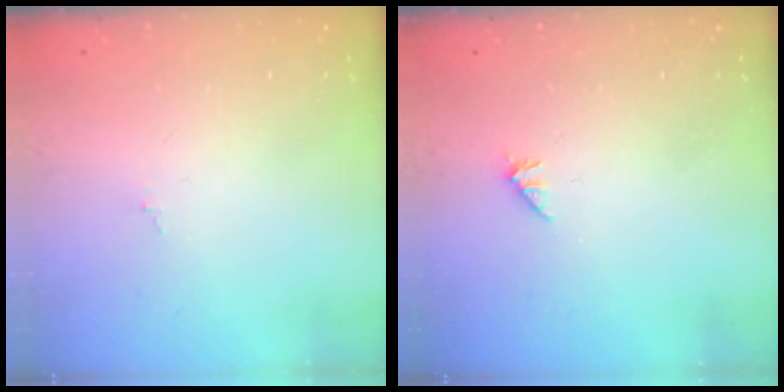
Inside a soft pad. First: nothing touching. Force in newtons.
{"total": 0.0}